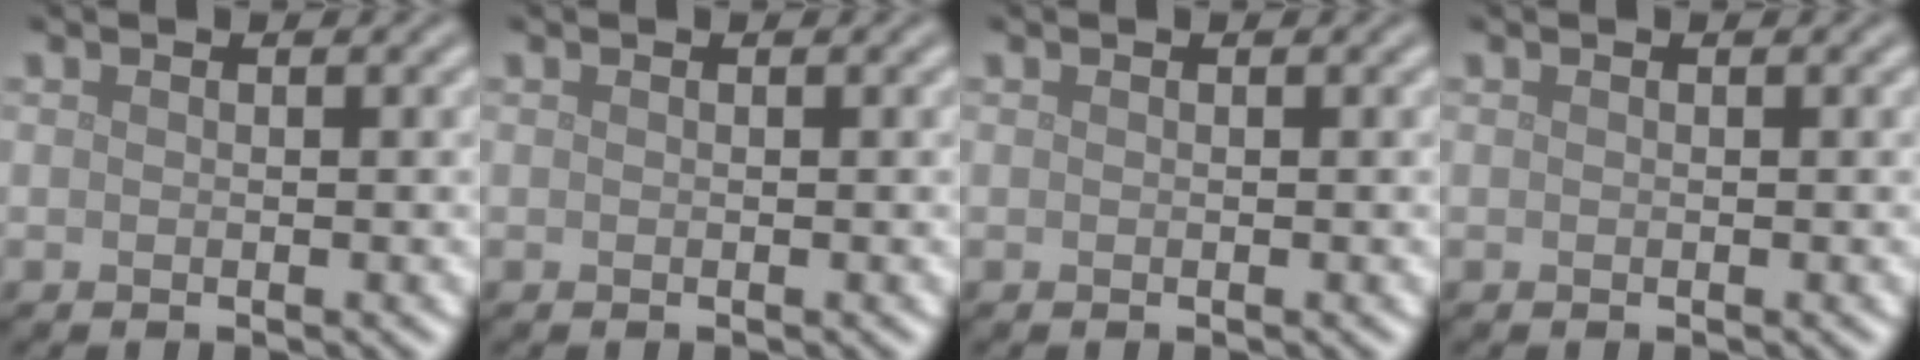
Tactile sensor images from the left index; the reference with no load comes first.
{"total": 0.0}
{"total": 0.0}
{"total": 0.0}